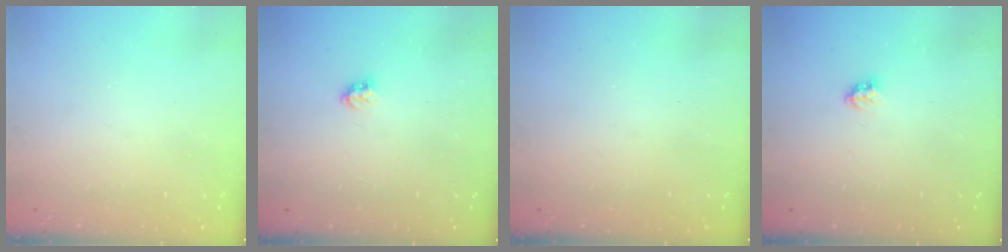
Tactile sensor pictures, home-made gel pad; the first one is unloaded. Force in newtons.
{"total": 2.8, "press": 2.8, "slide": 0.5}
{"total": 0.0}
{"total": 2.8, "press": 2.8, "slide": 0.5}